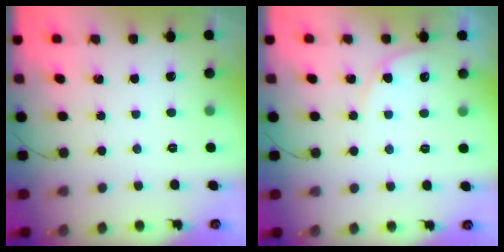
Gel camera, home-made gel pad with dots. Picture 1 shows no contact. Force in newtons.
{"total": 4.3, "press": 4.3, "slide": 0.5}